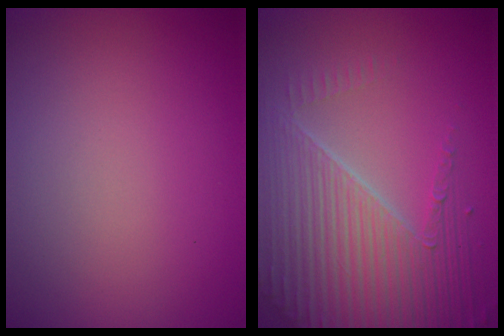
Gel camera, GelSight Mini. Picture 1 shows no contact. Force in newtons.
{"total": 7.8, "press": 5.4, "slide": 5.6}